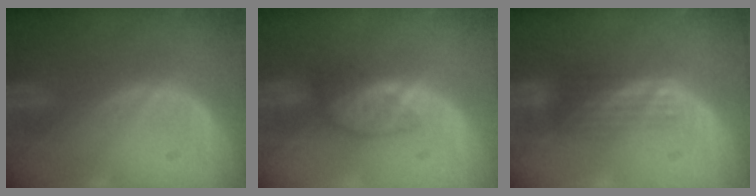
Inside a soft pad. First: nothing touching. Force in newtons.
{"total": 3.9, "press": 3.4, "slide": 1.8}
{"total": 3.6, "press": 3.0, "slide": 2.0}